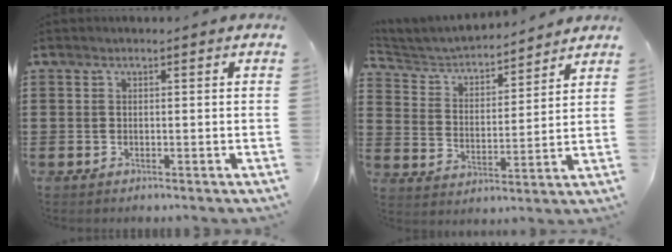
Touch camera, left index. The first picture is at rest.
{"total": 4.1, "force": [4.0, 0.7, 0.6], "torque": [-0.037, -0.031, 0.063]}